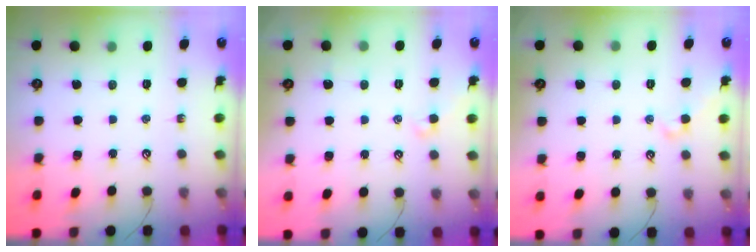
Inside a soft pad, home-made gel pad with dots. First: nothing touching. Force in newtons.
{"total": 0.8, "press": 0.6, "slide": 0.6}
{"total": 1.6, "press": 1.5, "slide": 0.4}